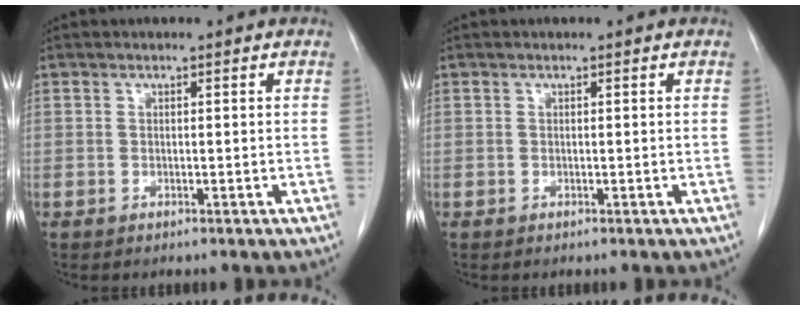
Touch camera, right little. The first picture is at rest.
{"total": 0.0}